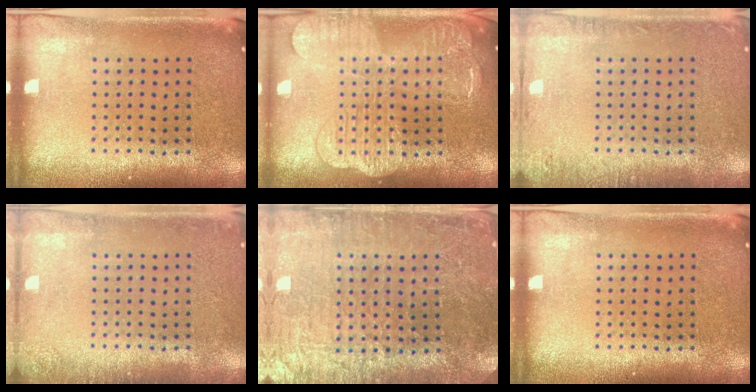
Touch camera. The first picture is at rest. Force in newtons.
{"total": 3.3, "press": 3.3, "slide": 0.5}
{"total": 1.7, "press": 1.7, "slide": 0.2}
{"total": 1.3, "press": 1.3, "slide": 0.2}
{"total": 3.4, "press": 3.4, "slide": 0.3}
{"total": 0.0}